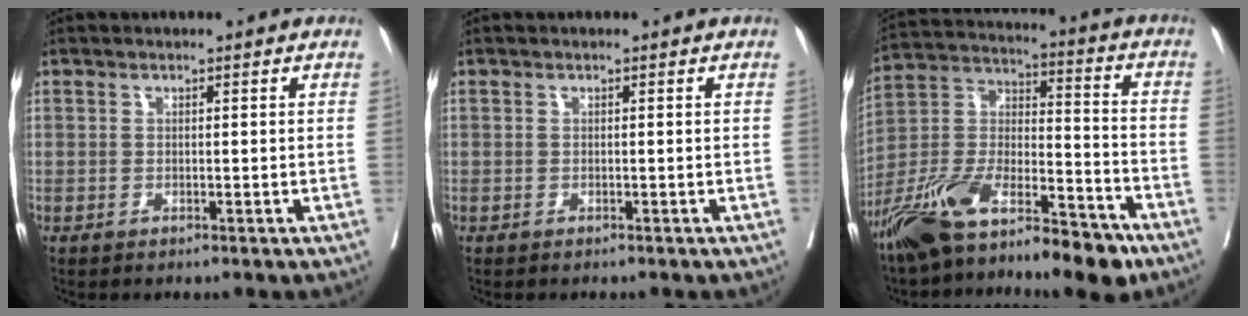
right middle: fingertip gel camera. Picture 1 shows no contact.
{"total": 0.0}
{"total": 19.2, "force": [-14.1, 5.5, 11.9], "torque": [-0.230, 0.010, -0.251]}